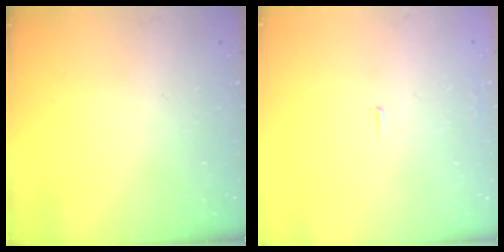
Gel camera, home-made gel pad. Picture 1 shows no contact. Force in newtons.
{"total": 1.8, "press": 1.8, "slide": 0.1}